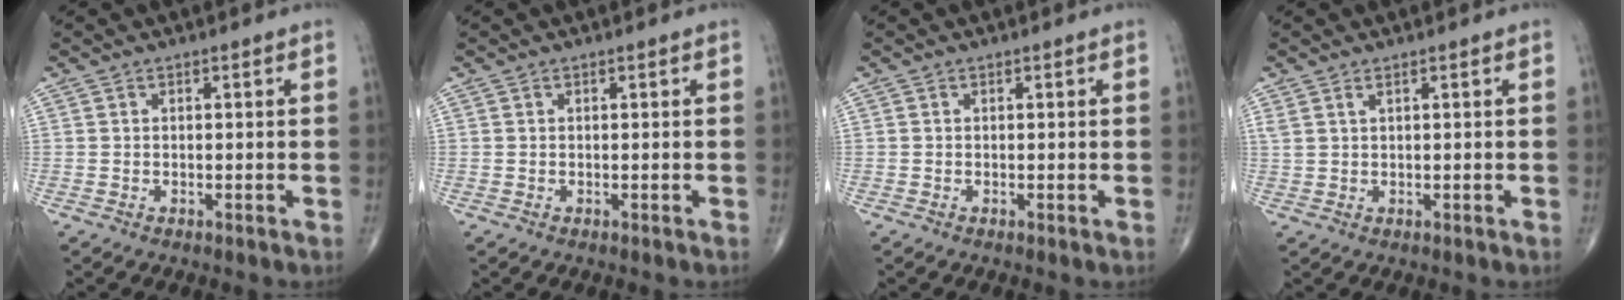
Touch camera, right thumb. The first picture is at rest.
{"total": 0.0}
{"total": 0.0}
{"total": 1.6, "force": [1.0, 0.5, 1.1], "torque": [-0.030, 0.006, 0.029]}